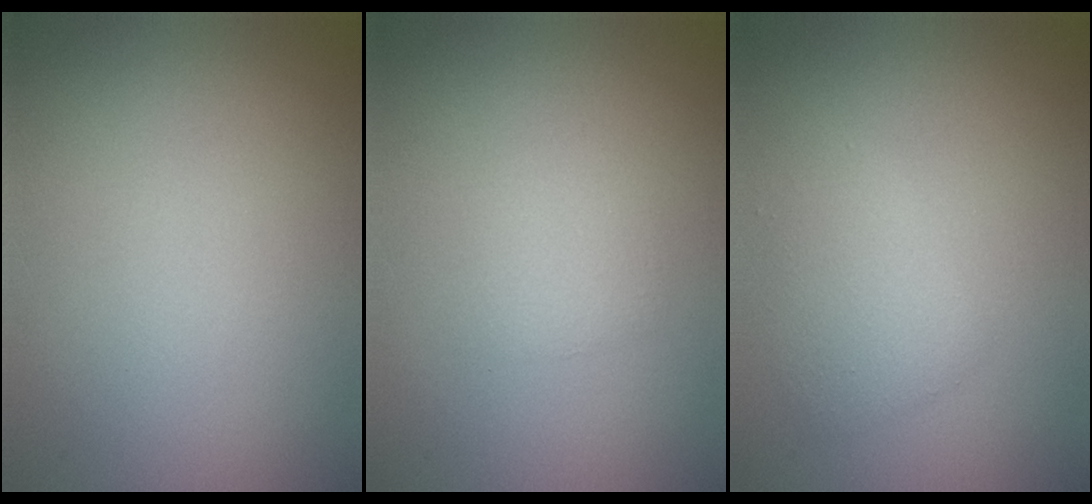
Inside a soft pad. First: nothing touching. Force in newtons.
{"total": 1.4, "press": 1.4, "slide": 0.1}
{"total": 2.4, "press": 2.4, "slide": 0.1}